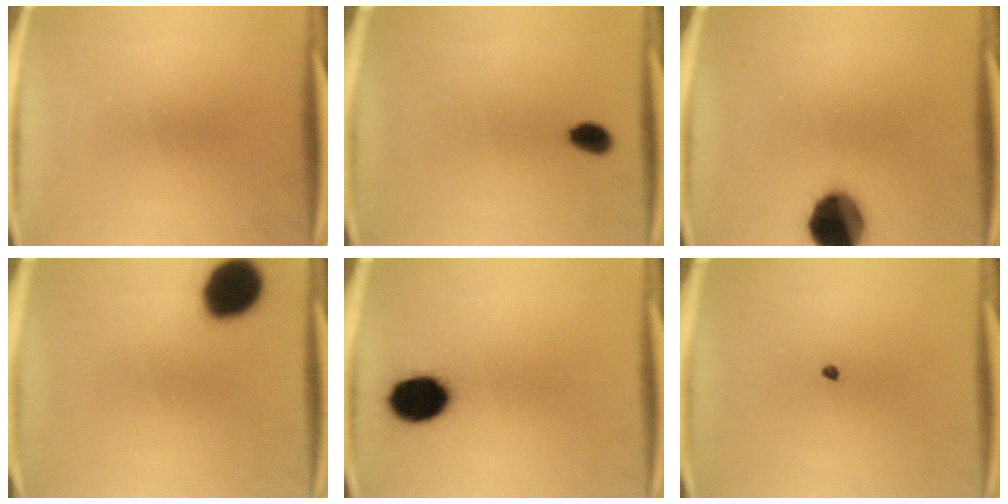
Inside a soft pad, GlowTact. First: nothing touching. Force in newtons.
{"total": 3.1}
{"total": 14.1}
{"total": 13.7}
{"total": 11.5}
{"total": 0.7}